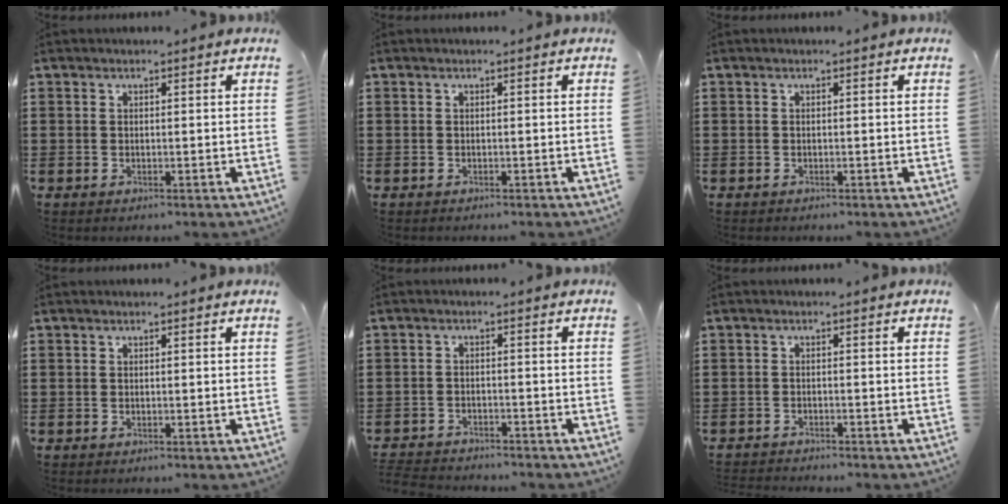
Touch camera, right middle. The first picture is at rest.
{"total": 0.0}
{"total": 0.0}
{"total": 0.0}
{"total": 2.8, "force": [-2.8, 0.2, -0.1], "torque": [-0.004, -0.004, -0.060]}
{"total": 1.3, "force": [-1.3, 0.0, 0.0], "torque": [-0.003, 0.002, -0.026]}